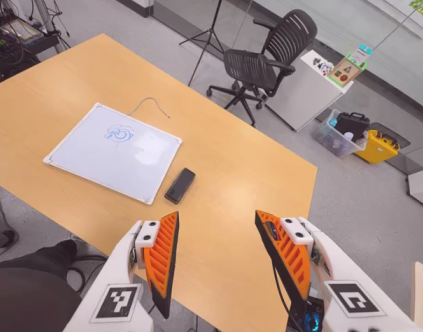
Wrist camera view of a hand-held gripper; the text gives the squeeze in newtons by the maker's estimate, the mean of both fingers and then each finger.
{"total": 0.0}